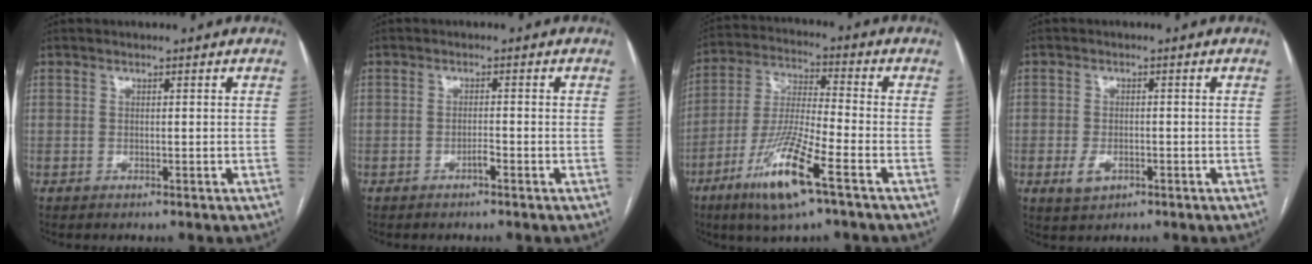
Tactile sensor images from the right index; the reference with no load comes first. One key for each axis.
{"total": 1.2, "fx": -0.9, "fy": 0.1, "fz": 0.9, "tx": -0.017, "ty": 0.002, "tz": -0.016}
{"total": 13.4, "fx": -7.1, "fy": 1.4, "fz": 11.3, "tx": -0.231, "ty": -0.021, "tz": -0.135}
{"total": 3.4, "fx": -1.3, "fy": 2.4, "fz": 1.9, "tx": -0.037, "ty": -0.001, "tz": -0.013}